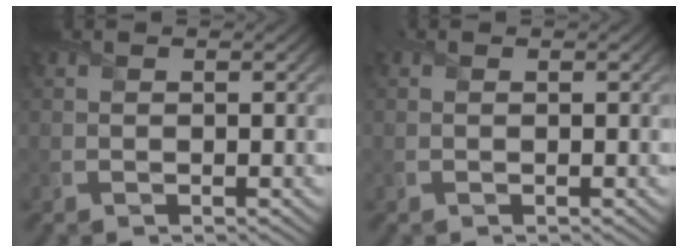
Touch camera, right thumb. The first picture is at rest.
{"total": 0.0}